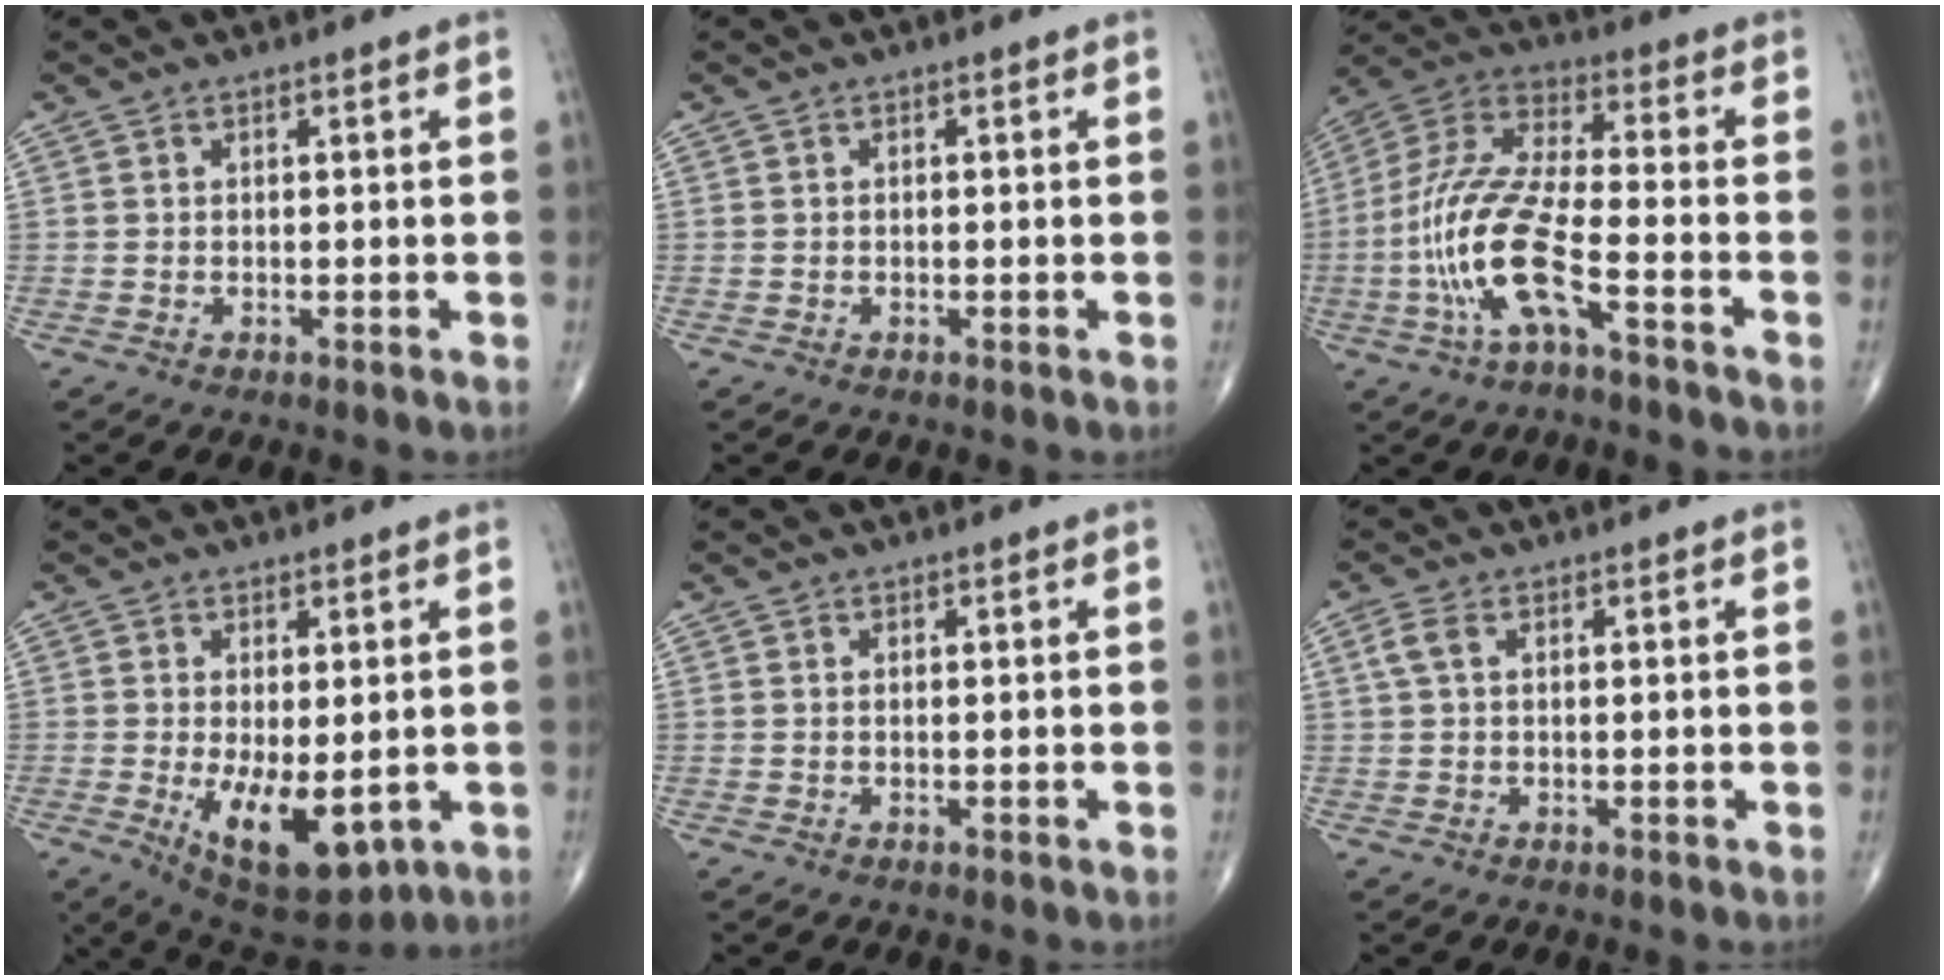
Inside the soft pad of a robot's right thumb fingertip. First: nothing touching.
{"total": 0.0}
{"total": 15.2, "force": [-5.7, 4.0, 13.5], "torque": [-0.304, 0.040, -0.112]}
{"total": 11.5, "force": [-2.3, 5.3, 9.9], "torque": [-0.141, -0.023, -0.015]}
{"total": 0.0}
{"total": 2.5, "force": [0.7, 1.3, 2.0], "torque": [-0.057, 0.014, 0.017]}